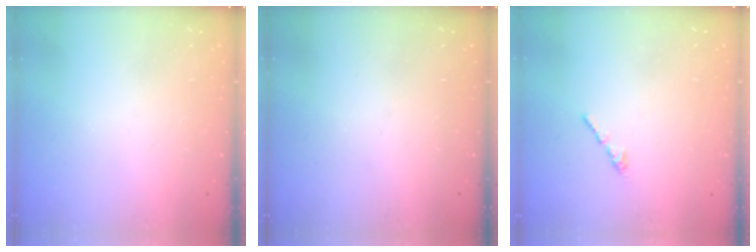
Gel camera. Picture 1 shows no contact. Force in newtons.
{"total": 0.0}
{"total": 0.7, "press": 0.6, "slide": 0.4}